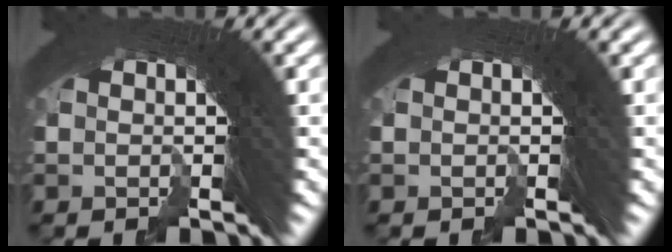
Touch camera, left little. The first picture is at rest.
{"total": 0.0}